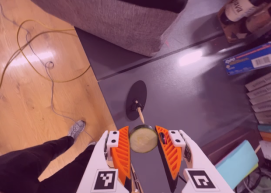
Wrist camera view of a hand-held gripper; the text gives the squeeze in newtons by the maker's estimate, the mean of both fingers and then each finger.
{"total": 9.0, "left": 9.1, "right": 9.0}